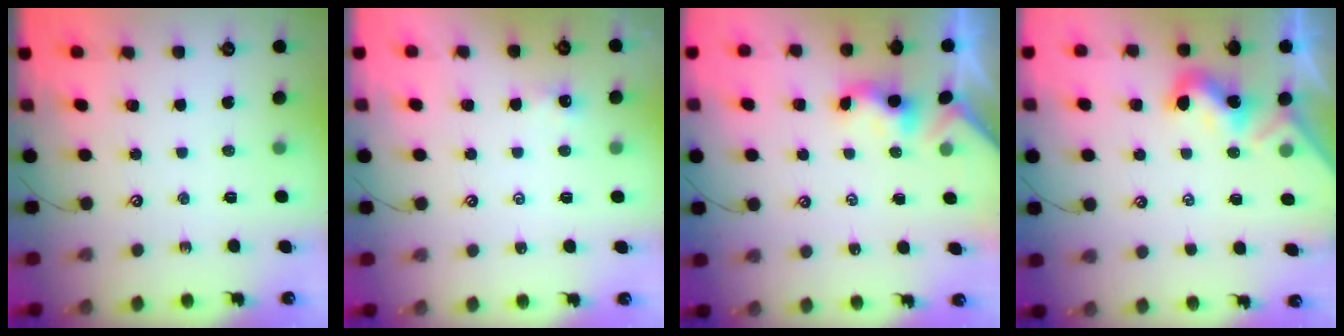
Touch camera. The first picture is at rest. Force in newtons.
{"total": 0.9, "press": 0.8, "slide": 0.3}
{"total": 1.1, "press": 1.0, "slide": 0.4}
{"total": 1.8, "press": 1.8, "slide": 0.5}